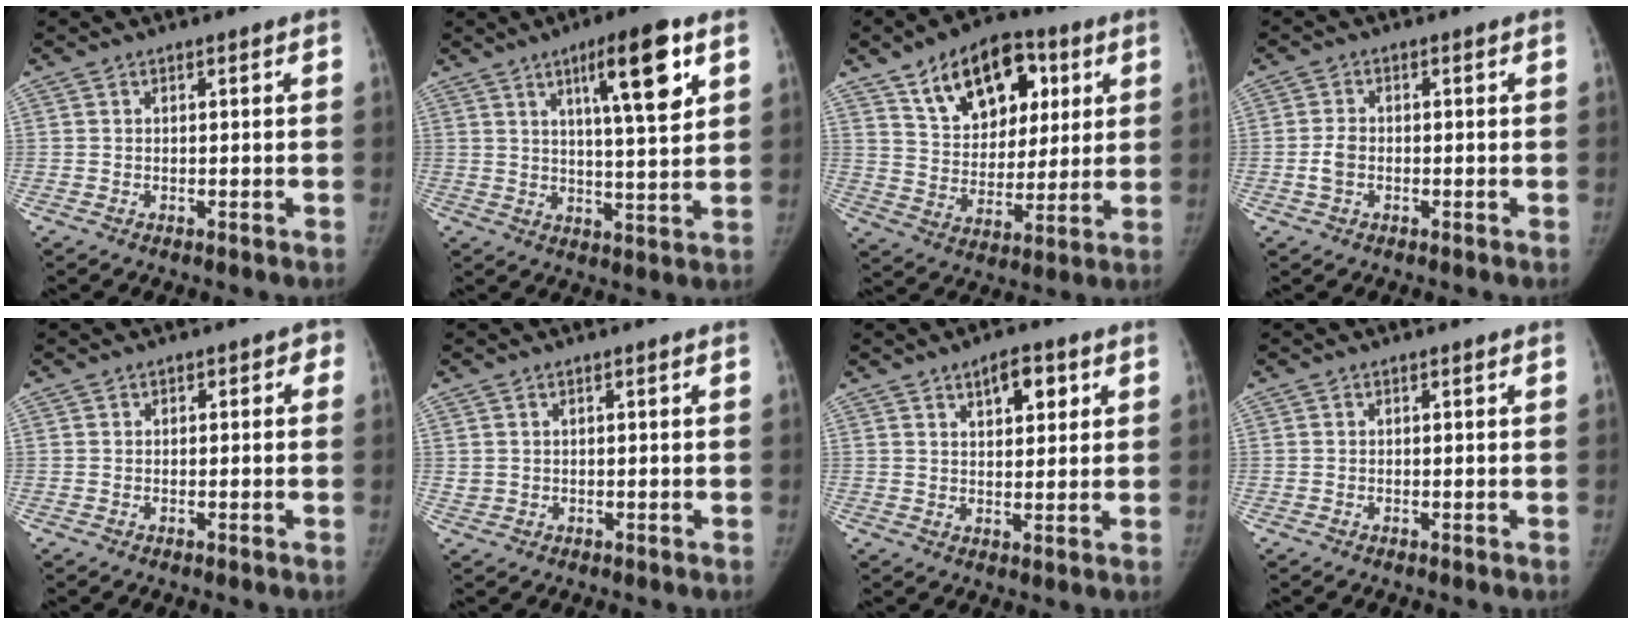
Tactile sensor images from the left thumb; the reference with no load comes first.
{"total": 12.5, "force": [5.8, 2.2, 10.9], "torque": [-0.158, -0.027, 0.090]}
{"total": 18.0, "force": [8.5, 11.4, 11.1], "torque": [-0.126, -0.017, 0.143]}
{"total": 2.8, "force": [-0.8, 1.9, 1.9], "torque": [-0.037, 0.009, -0.018]}
{"total": 1.5, "force": [0.2, 1.4, 0.6], "torque": [0.012, 0.005, -0.004]}
{"total": 0.7, "force": [0.4, 0.6, 0.0], "torque": [0.007, -0.003, 0.007]}
{"total": 5.8, "force": [2.9, 2.9, 4.2], "torque": [-0.042, -0.013, 0.041]}
{"total": 0.0}